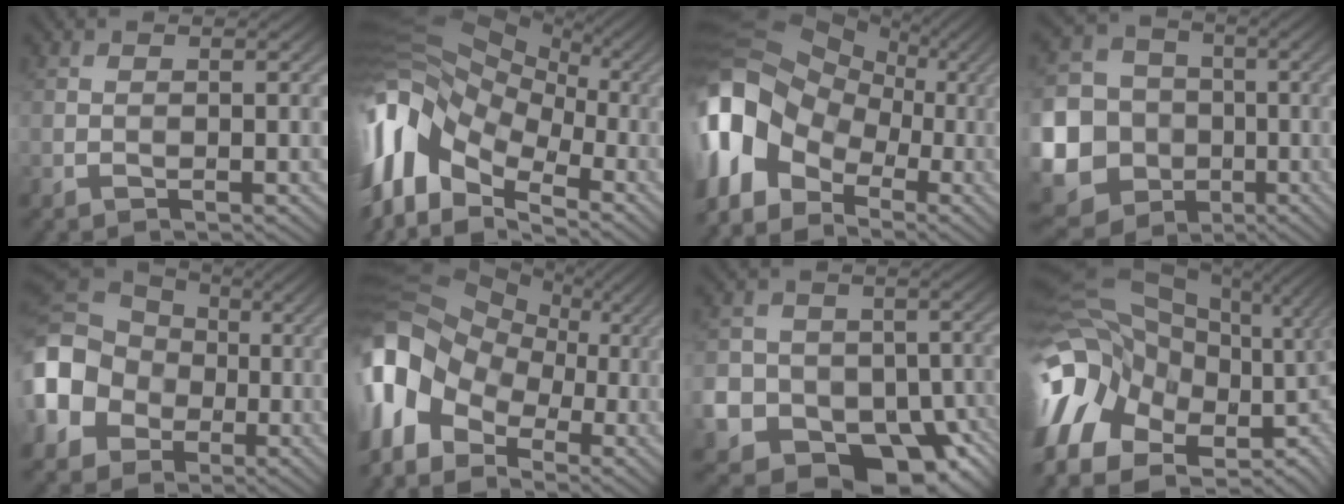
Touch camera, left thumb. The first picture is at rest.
{"total": 16.7, "force": [-2.2, 11.0, 12.4], "torque": [-0.282, -0.014, -0.037]}
{"total": 16.2, "force": [-1.8, 12.3, 10.4], "torque": [-0.258, 0.001, -0.053]}
{"total": 18.5, "force": [-5.7, 16.6, 5.8], "torque": [-0.199, -0.042, -0.116]}
{"total": 15.3, "force": [-2.8, 12.8, 7.9], "torque": [-0.222, -0.020, -0.081]}
{"total": 14.8, "force": [-2.2, 10.8, 9.8], "torque": [-0.249, -0.004, -0.060]}
{"total": 18.9, "force": [-9.0, 15.0, 7.1], "torque": [-0.170, -0.053, -0.141]}
{"total": 20.6, "force": [0.2, 13.1, 15.9], "torque": [-0.332, -0.027, 0.056]}